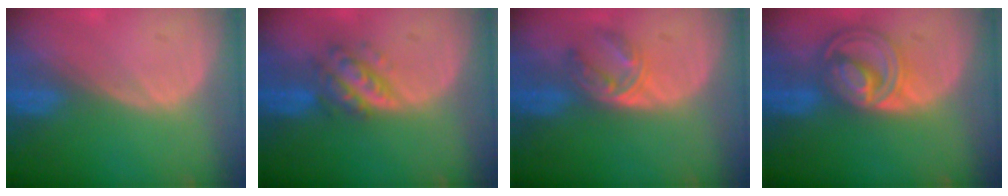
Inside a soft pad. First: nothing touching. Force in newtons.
{"total": 5.6, "press": 5.2, "slide": 2.1}
{"total": 5.7, "press": 4.7, "slide": 3.3}
{"total": 8.6, "press": 7.3, "slide": 4.6}